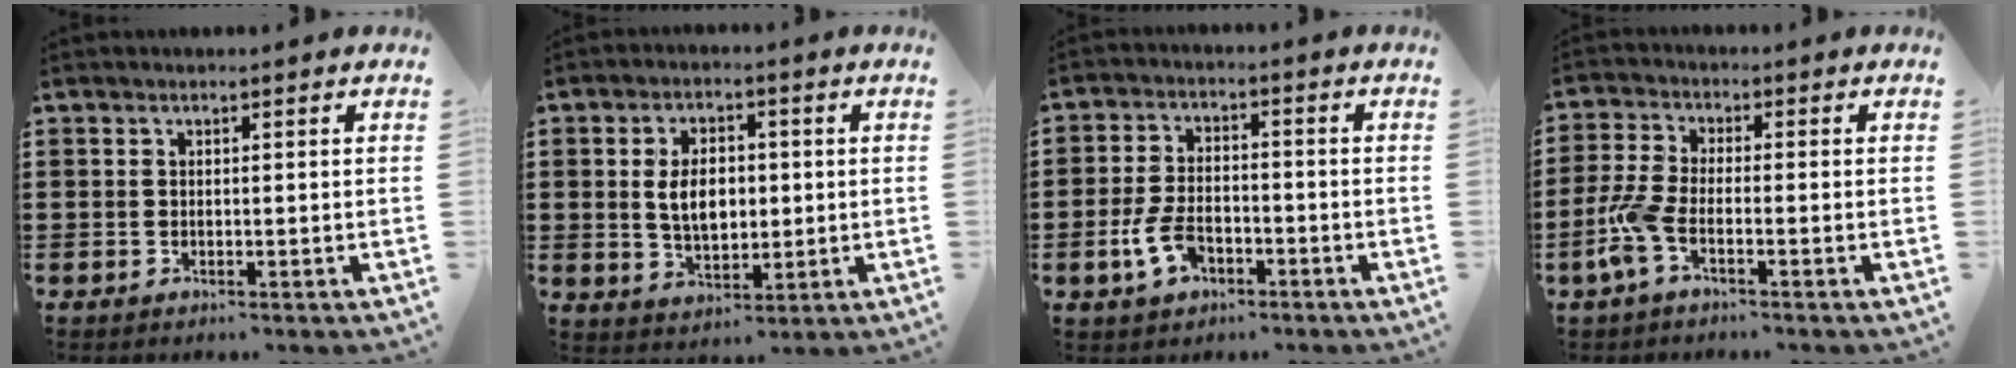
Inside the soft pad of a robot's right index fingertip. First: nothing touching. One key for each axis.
{"total": 6.1, "fx": 0.3, "fy": 3.7, "fz": 4.8, "tx": -0.092, "ty": 0.002, "tz": -0.002}
{"total": 5.6, "fx": -2.3, "fy": 3.2, "fz": 3.9, "tx": -0.091, "ty": 0.001, "tz": -0.046}
{"total": 5.5, "fx": -2.6, "fy": 1.6, "fz": 4.5, "tx": -0.125, "ty": -0.017, "tz": -0.055}